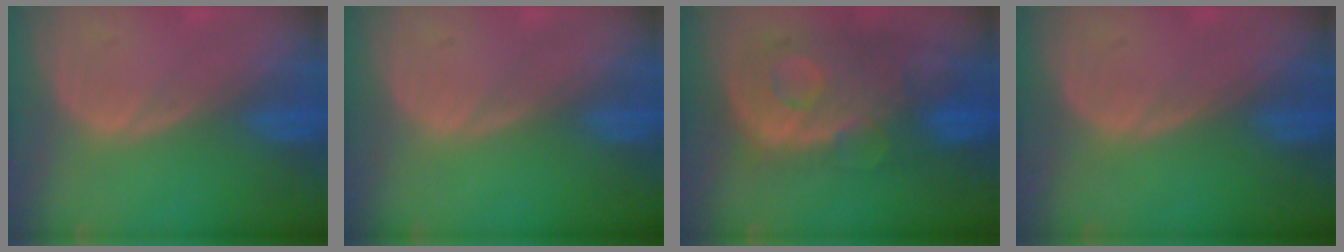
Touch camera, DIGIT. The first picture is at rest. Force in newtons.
{"total": 0.0}
{"total": 11.2, "press": 9.7, "slide": 5.6}
{"total": 0.0}